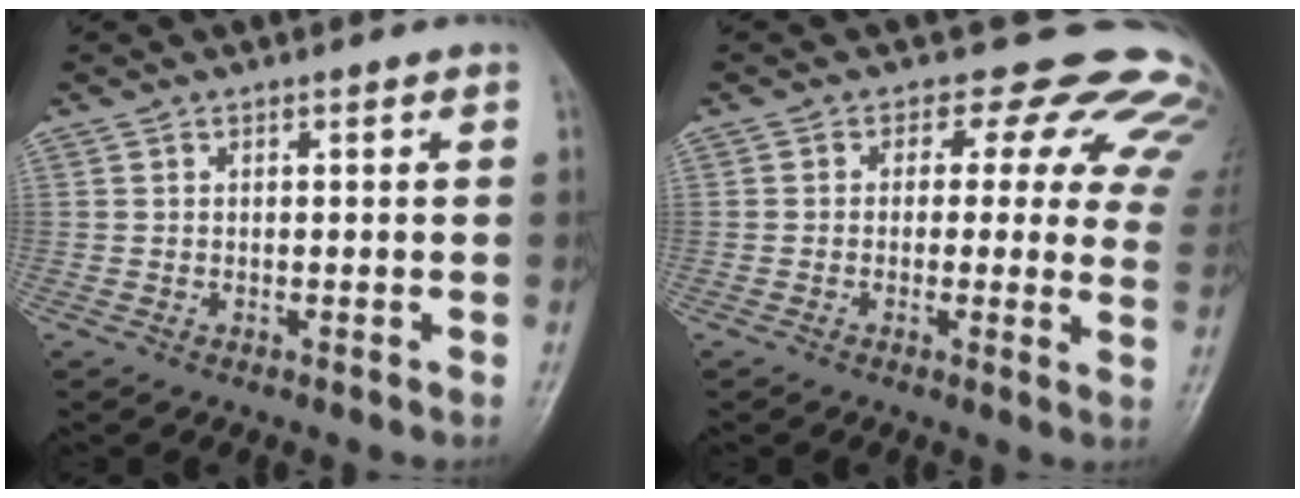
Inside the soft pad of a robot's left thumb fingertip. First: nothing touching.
{"total": 16.2, "force": [11.1, 8.6, 7.9], "torque": [-0.037, -0.034, 0.097]}